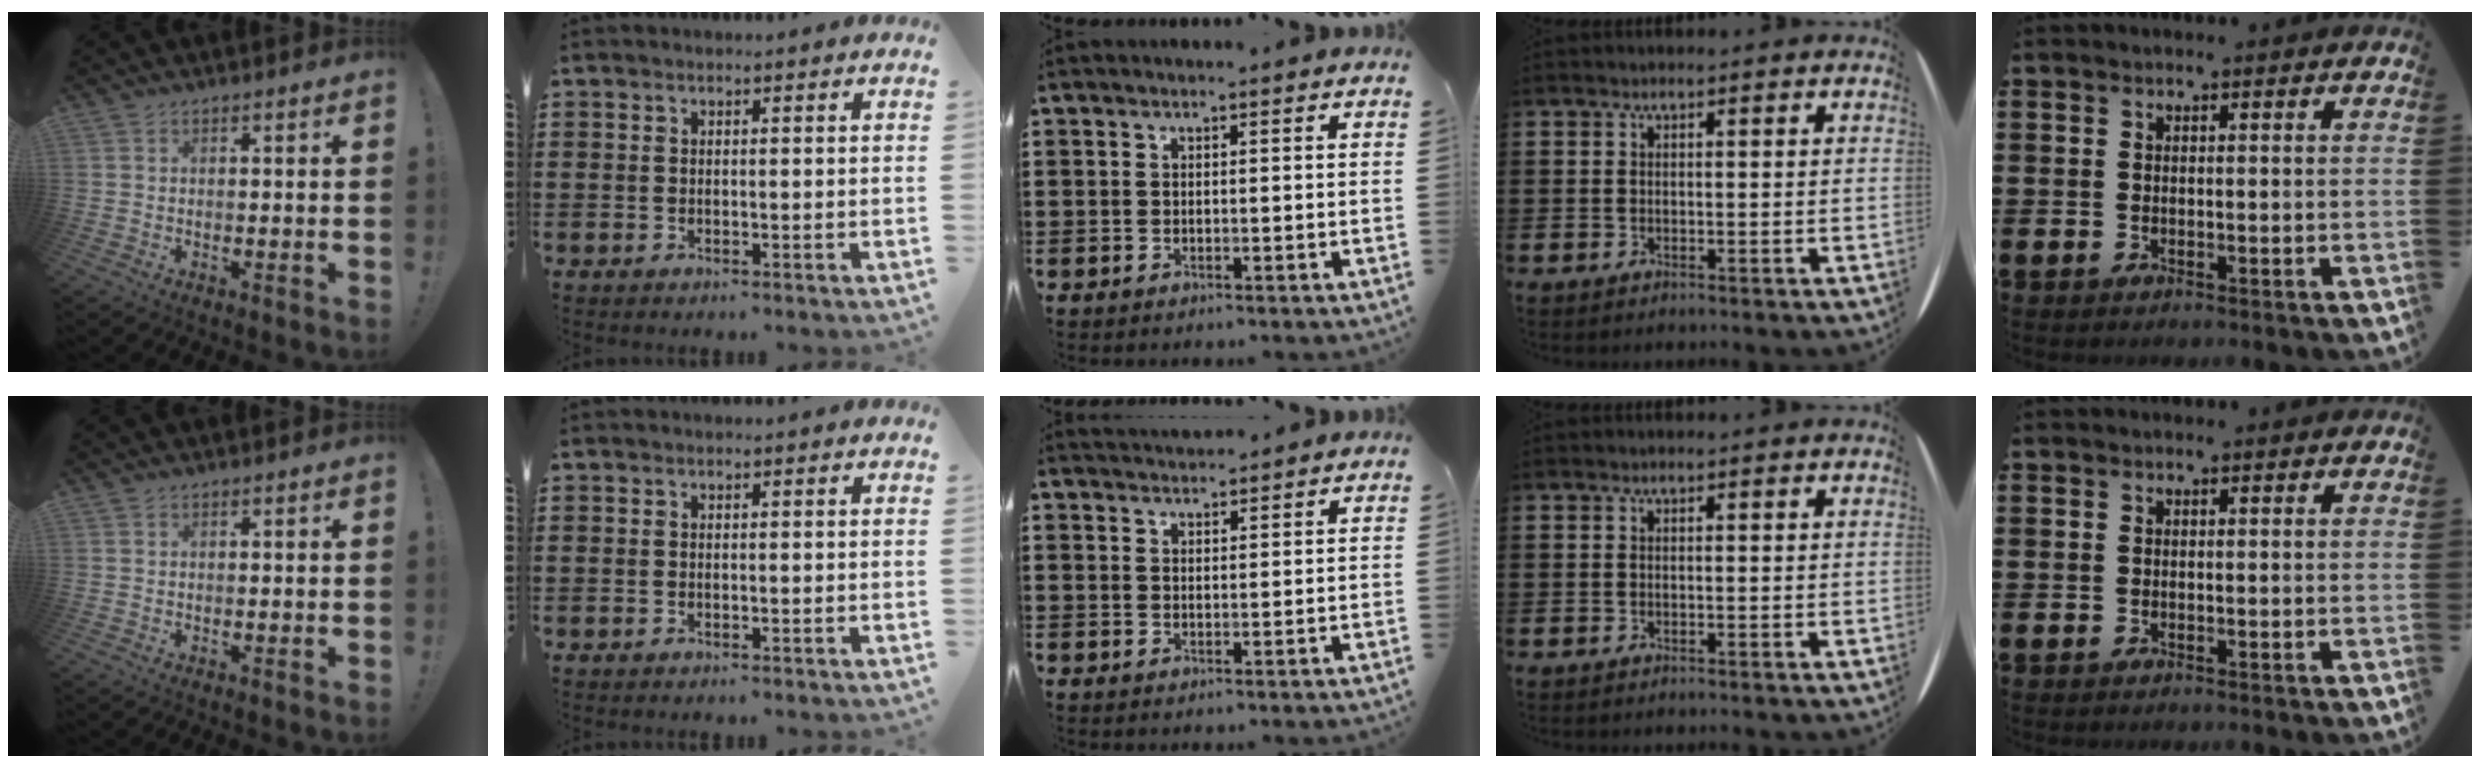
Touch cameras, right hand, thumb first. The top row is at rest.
{"middle": {"total": 1.7, "force": [1.7, 0.1, -0.2], "torque": [-0.002, 0.003, 0.034]}}